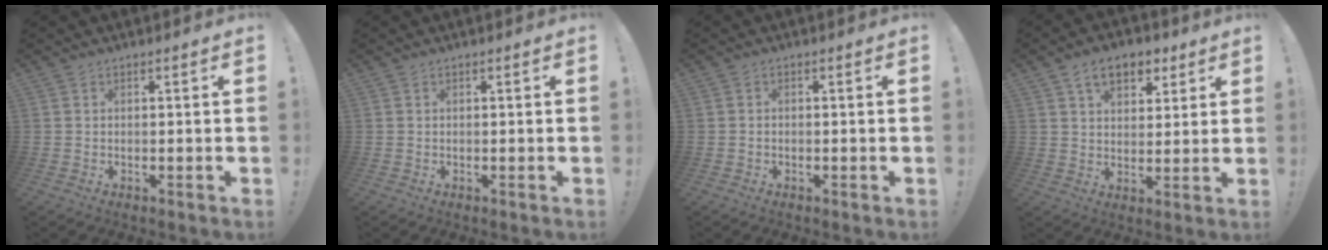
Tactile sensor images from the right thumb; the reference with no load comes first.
{"total": 0.0}
{"total": 0.8, "force": [-0.6, 0.4, 0.4], "torque": [-0.015, 0.003, -0.009]}
{"total": 10.0, "force": [5.3, 6.5, 5.4], "torque": [-0.076, -0.014, 0.099]}